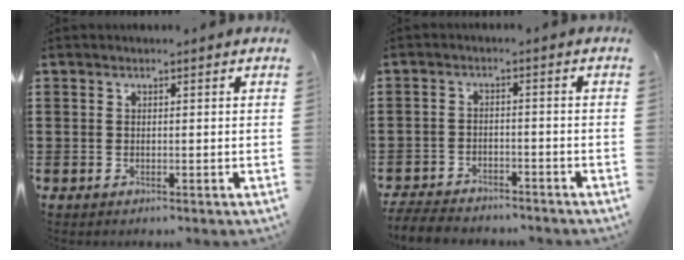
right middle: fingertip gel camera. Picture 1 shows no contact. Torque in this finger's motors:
{"motor_torque": [1.74, -0.40, 0.34, 0.21]}